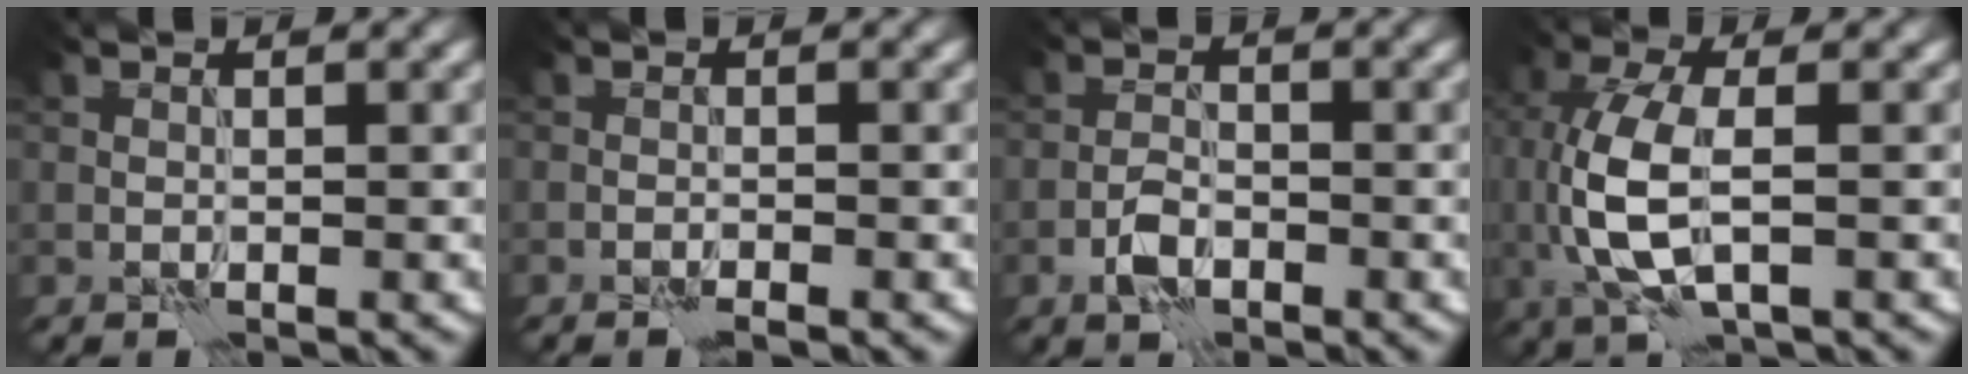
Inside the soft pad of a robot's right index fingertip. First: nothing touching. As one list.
[{"total": 0.7, "force": [-0.5, 0.0, 0.4], "torque": [-0.008, 0.001, -0.012]}, {"total": 2.4, "force": [-1.3, 1.3, 1.6], "torque": [-0.029, 0.004, -0.029]}, {"total": 6.2, "force": [0.3, 2.8, 5.5], "torque": [-0.136, -0.002, 0.005]}]